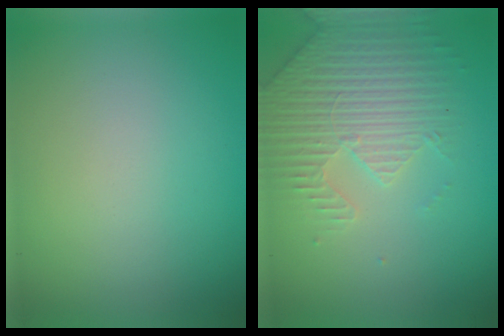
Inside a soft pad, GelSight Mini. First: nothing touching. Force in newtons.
{"total": 4.4, "press": 4.3, "slide": 1.0}